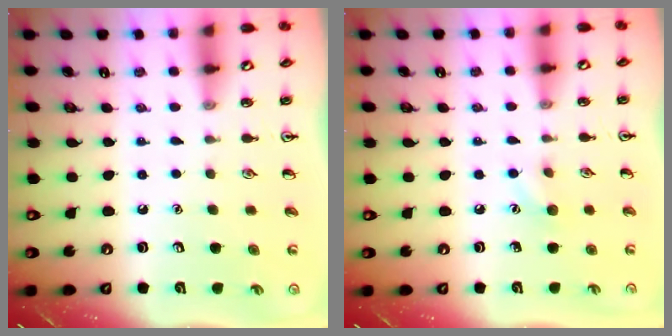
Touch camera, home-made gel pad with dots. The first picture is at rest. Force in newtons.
{"total": 5.8, "press": 5.5, "slide": 1.9}